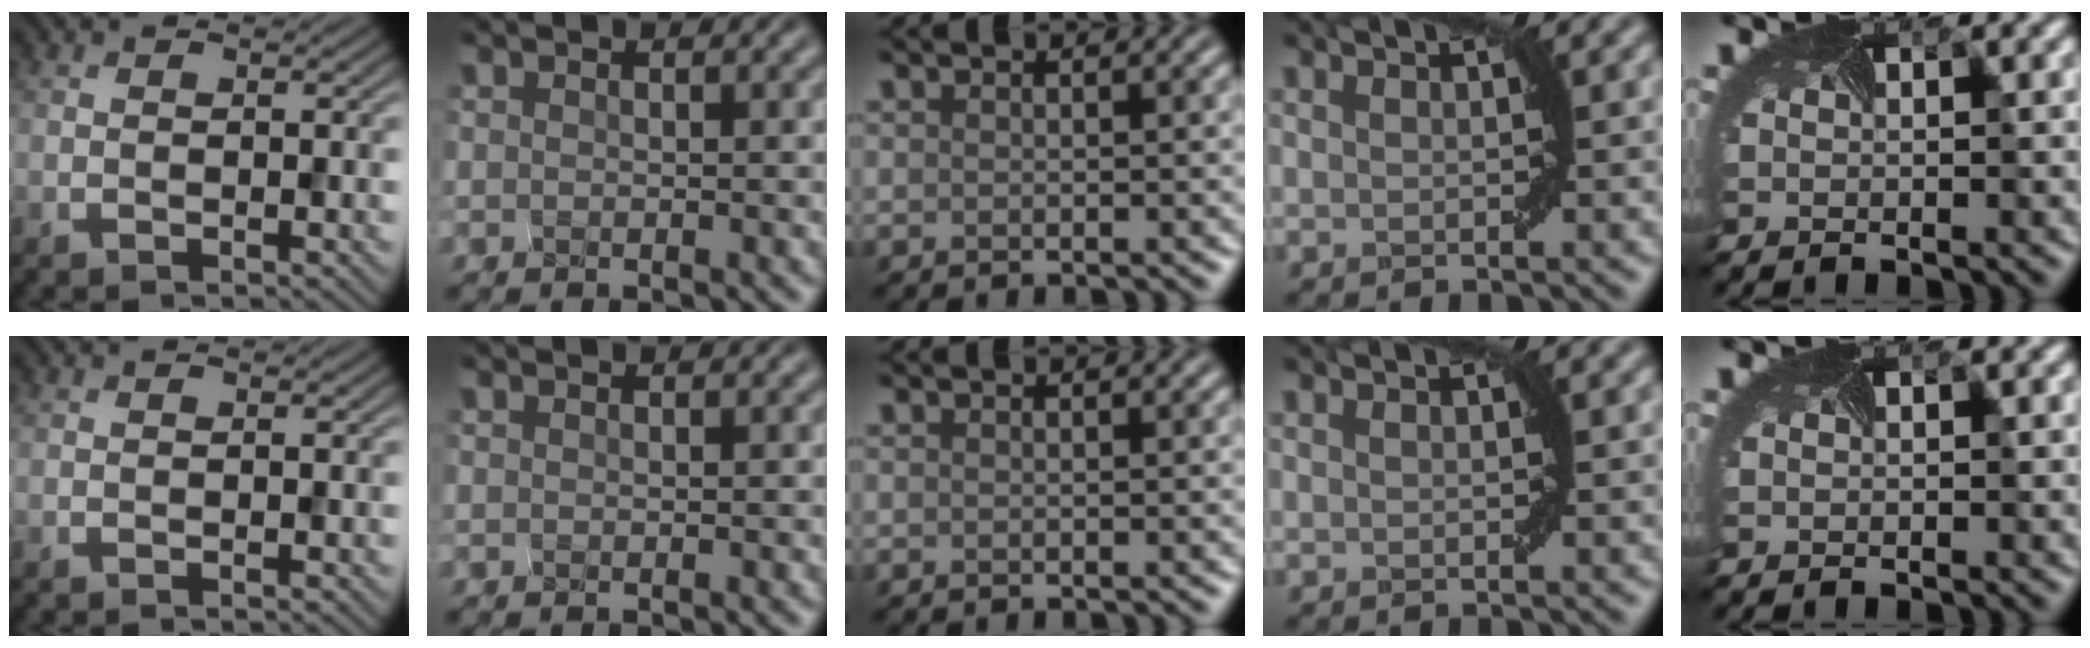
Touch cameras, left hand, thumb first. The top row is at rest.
{}